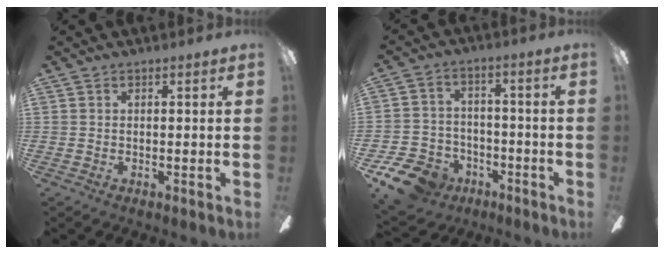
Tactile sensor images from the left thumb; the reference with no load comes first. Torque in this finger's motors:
{"motor_torque": [-1.23, 1.24, 0.03, 0.01, 0.02]}